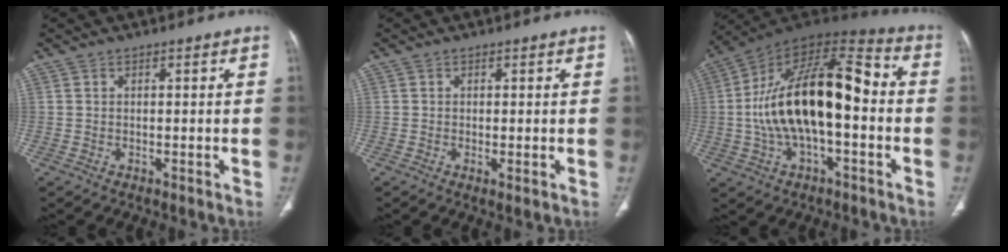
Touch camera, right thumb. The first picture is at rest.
{"total": 1.2, "force": [-0.2, 0.4, 1.1], "torque": [-0.026, -0.006, -0.005]}
{"total": 23.3, "force": [-1.3, 10.9, 20.5], "torque": [-0.353, 0.049, -0.026]}